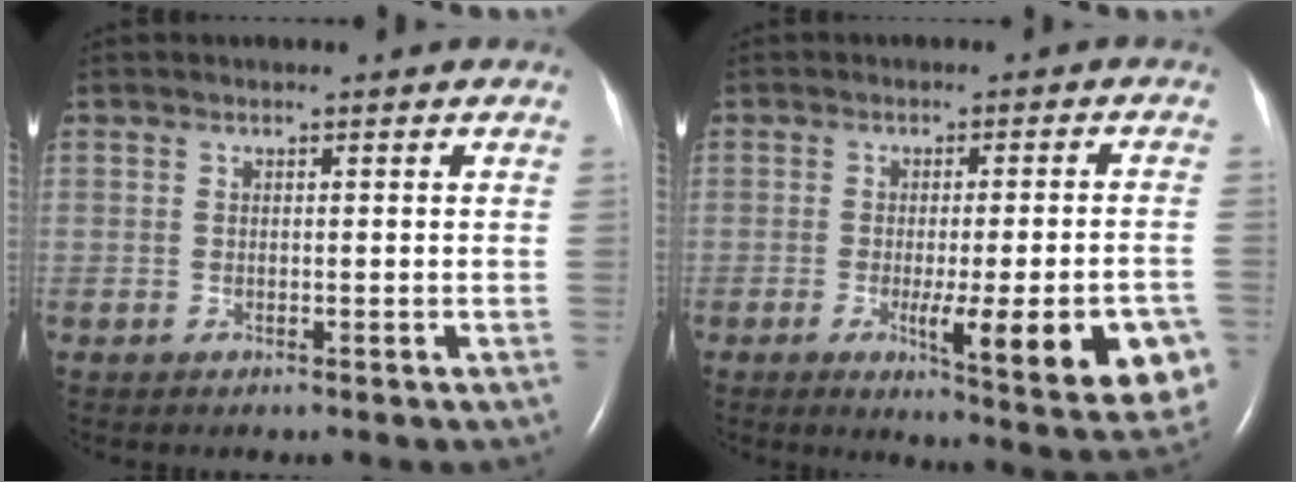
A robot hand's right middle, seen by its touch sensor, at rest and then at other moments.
{"total": 15.8, "force": [-5.7, 2.0, 14.6], "torque": [-0.107, -0.016, -0.061]}